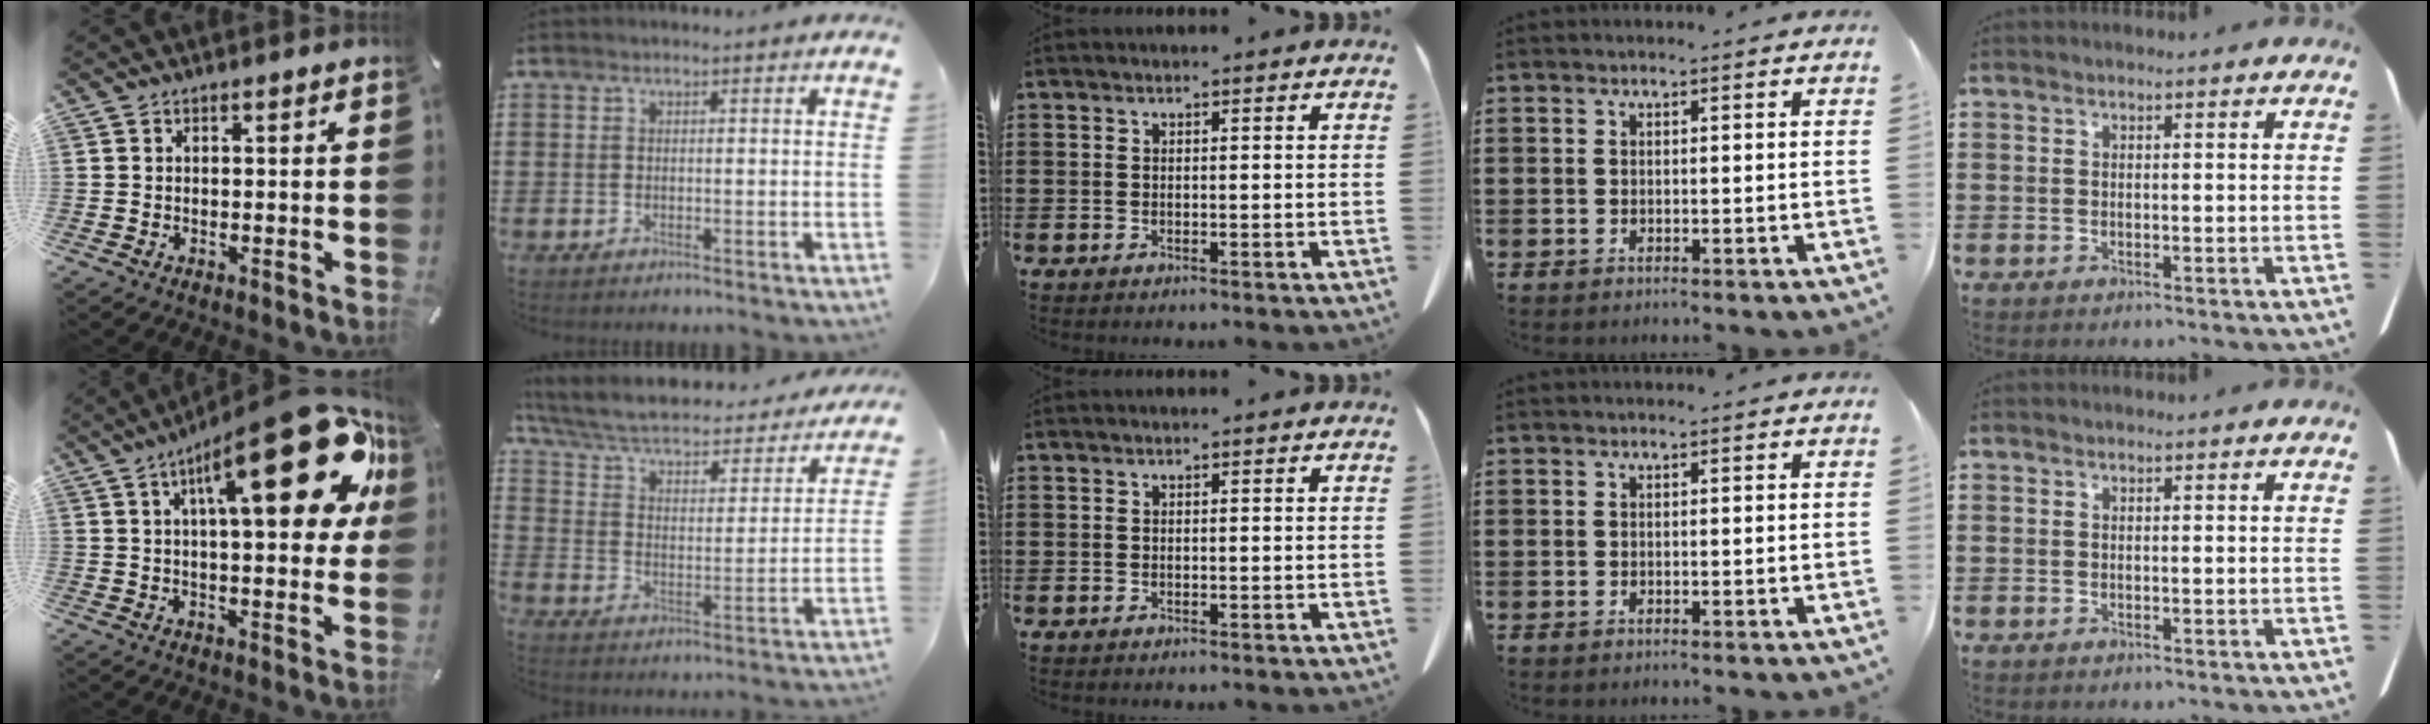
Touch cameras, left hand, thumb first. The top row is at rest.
{"thumb": {"total": 28.7, "force": [11.9, 9.5, 24.4], "torque": [-0.364, -0.064, 0.185]}, "index": {"total": 5.0, "force": [3.8, 1.6, 2.8], "torque": [-0.072, -0.033, 0.060]}}